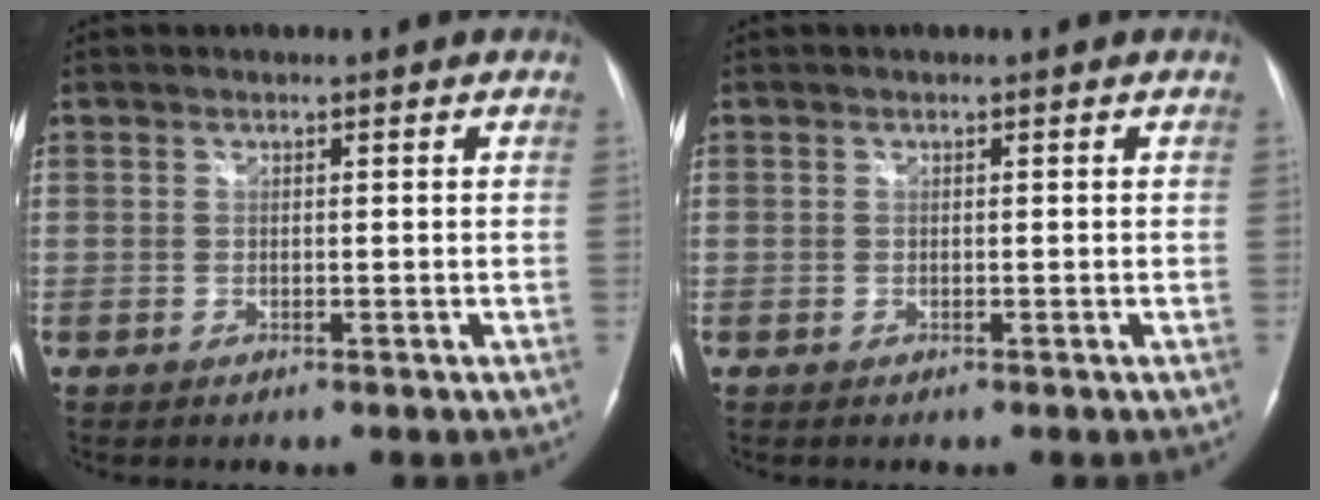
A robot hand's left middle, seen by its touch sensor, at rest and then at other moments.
{"total": 0.0}